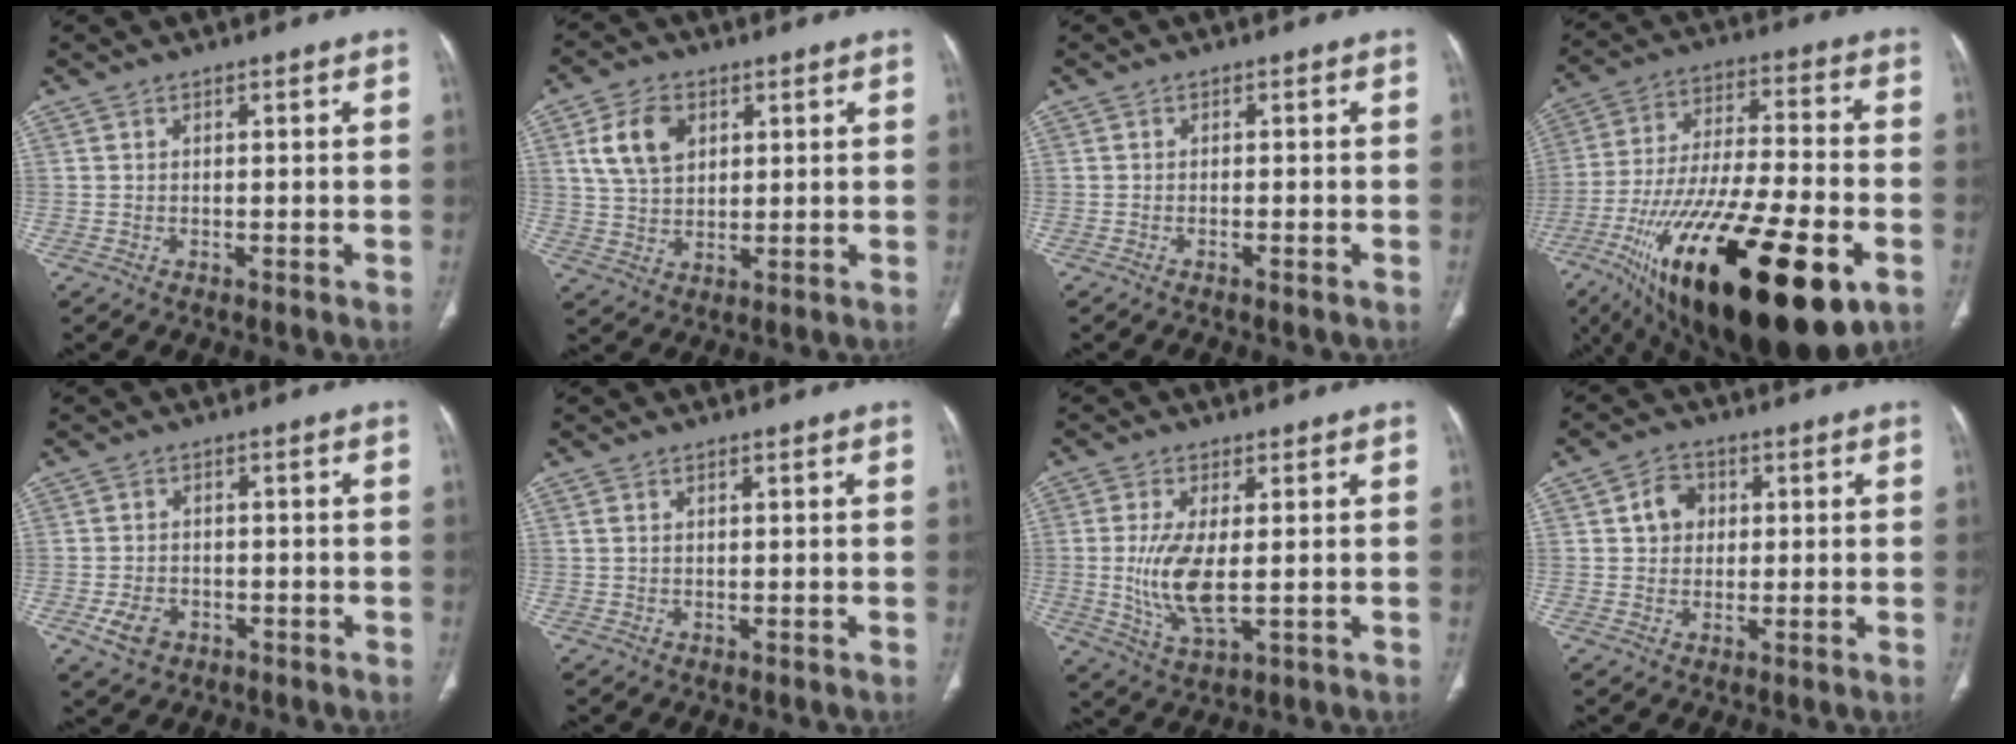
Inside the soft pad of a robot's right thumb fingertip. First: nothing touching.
{"total": 9.0, "force": [3.2, 6.1, 5.7], "torque": [-0.094, -0.006, 0.065]}
{"total": 1.2, "force": [-0.8, 0.1, 0.9], "torque": [-0.020, 0.002, -0.009]}
{"total": 34.5, "force": [-14.8, 11.7, 28.9], "torque": [-0.495, 0.020, -0.234]}
{"total": 4.6, "force": [-2.0, 3.4, 2.4], "torque": [-0.045, 0.008, -0.028]}
{"total": 1.0, "force": [0.4, 0.6, 0.7], "torque": [-0.019, 0.009, 0.013]}
{"total": 9.4, "force": [-0.2, 3.7, 8.7], "torque": [-0.186, -0.018, 0.004]}
{"total": 5.3, "force": [1.1, 4.4, 2.7], "torque": [-0.024, 0.005, 0.014]}